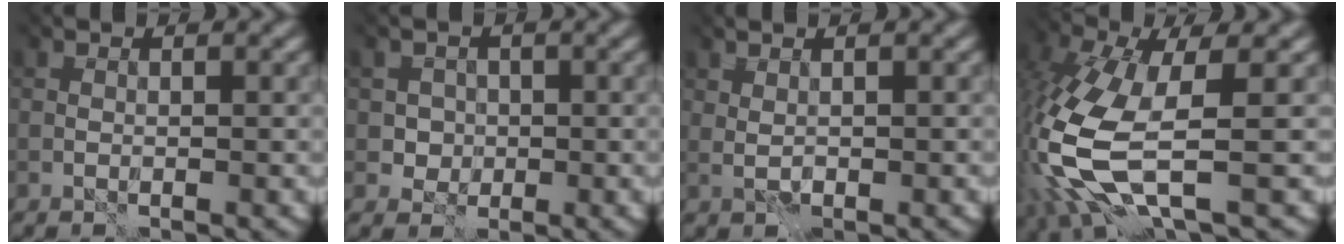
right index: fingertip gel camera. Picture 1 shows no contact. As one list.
[{"total": 1.6, "force": [0.1, 1.6, -0.1], "torque": [0.017, -0.001, 0.001]}, {"total": 0.6, "force": [0.6, -0.1, 0.1], "torque": [-0.008, 0.001, 0.015]}, {"total": 10.3, "force": [-1.9, 4.6, 9.0], "torque": [-0.240, -0.029, -0.036]}]